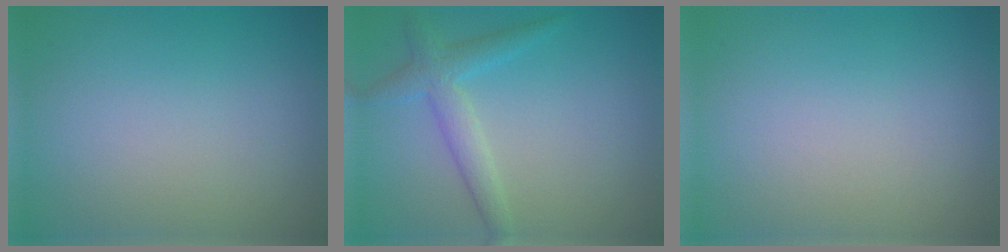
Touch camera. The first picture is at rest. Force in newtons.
{"total": 2.8, "press": 2.8, "slide": 0.2}
{"total": 0.0}